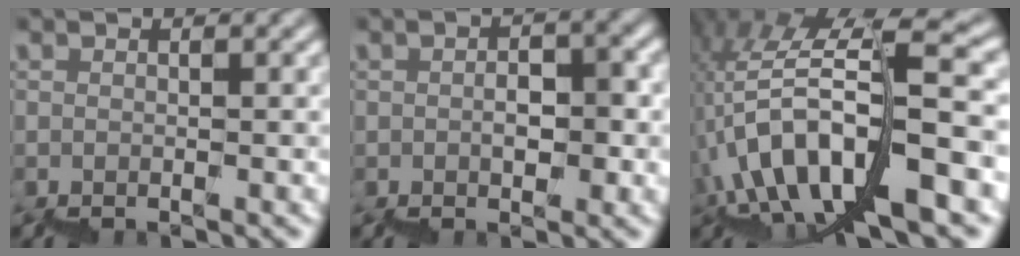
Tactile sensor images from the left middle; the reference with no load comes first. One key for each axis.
{"total": 1.9, "fx": 0.0, "fy": 1.1, "fz": 1.6, "tx": -0.018, "ty": 0.010, "tz": 0.005}
{"total": 11.5, "fx": 0.4, "fy": 3.4, "fz": 10.9, "tx": -0.192, "ty": 0.024, "tz": 0.023}